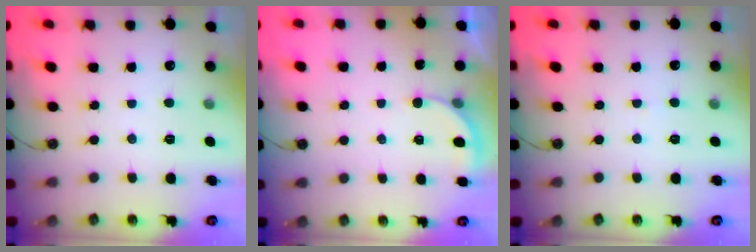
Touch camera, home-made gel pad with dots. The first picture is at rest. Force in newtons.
{"total": 2.0, "press": 2.0, "slide": 0.1}
{"total": 4.5, "press": 4.5, "slide": 0.3}